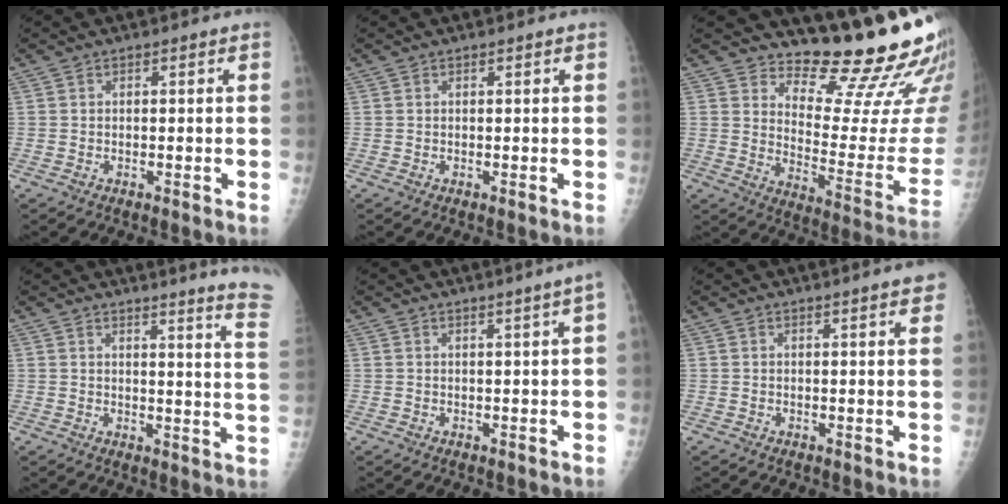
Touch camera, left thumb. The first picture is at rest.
{"total": 0.0}
{"total": 18.9, "force": [16.7, 3.4, 8.3], "torque": [-0.072, -0.177, 0.222]}
{"total": 15.0, "force": [13.5, -1.2, 6.4], "torque": [-0.068, -0.146, 0.130]}
{"total": 2.2, "force": [1.1, -0.6, 1.8], "torque": [-0.025, -0.005, 0.018]}
{"total": 4.6, "force": [3.3, 0.6, 3.2], "torque": [-0.031, -0.002, 0.033]}